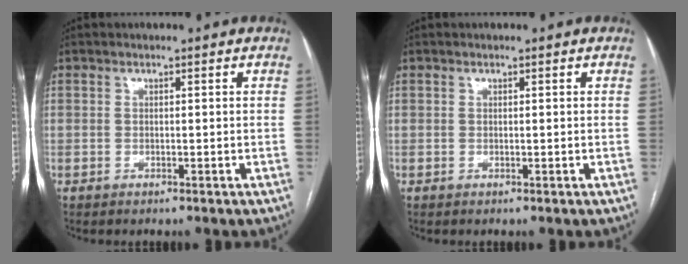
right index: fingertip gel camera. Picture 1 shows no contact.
{"total": 0.0}